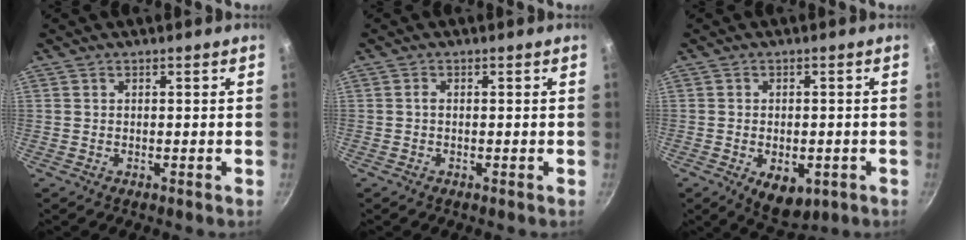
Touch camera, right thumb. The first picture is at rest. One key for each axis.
{"total": 0.8, "fx": 0.0, "fy": 0.5, "fz": 0.6, "tx": -0.011, "ty": 0.004, "tz": -0.002}
{"total": 7.7, "fx": -2.5, "fy": 4.6, "fz": 5.7, "tx": -0.057, "ty": 0.002, "tz": -0.021}